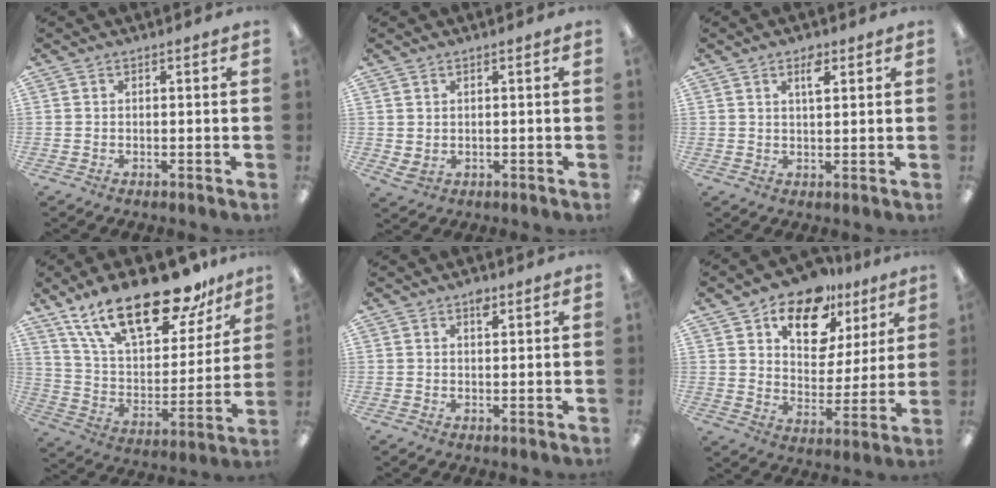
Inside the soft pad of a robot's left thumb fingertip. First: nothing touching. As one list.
[{"total": 2.3, "force": [0.8, 1.6, 1.4], "torque": [-0.020, -0.002, 0.014]}, {"total": 4.1, "force": [2.3, 1.7, 2.9], "torque": [-0.033, -0.008, 0.032]}, {"total": 25.5, "force": [17.8, 9.8, 15.4], "torque": [-0.261, -0.104, 0.307]}, {"total": 2.4, "force": [1.5, 1.1, 1.4], "torque": [-0.016, -0.005, 0.024]}, {"total": 15.0, "force": [10.7, 8.3, 6.4], "torque": [-0.100, -0.066, 0.190]}]